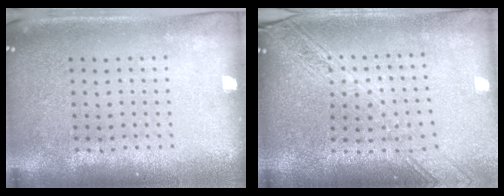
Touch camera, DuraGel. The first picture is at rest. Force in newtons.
{"total": 2.3, "press": 1.9, "slide": 1.3}